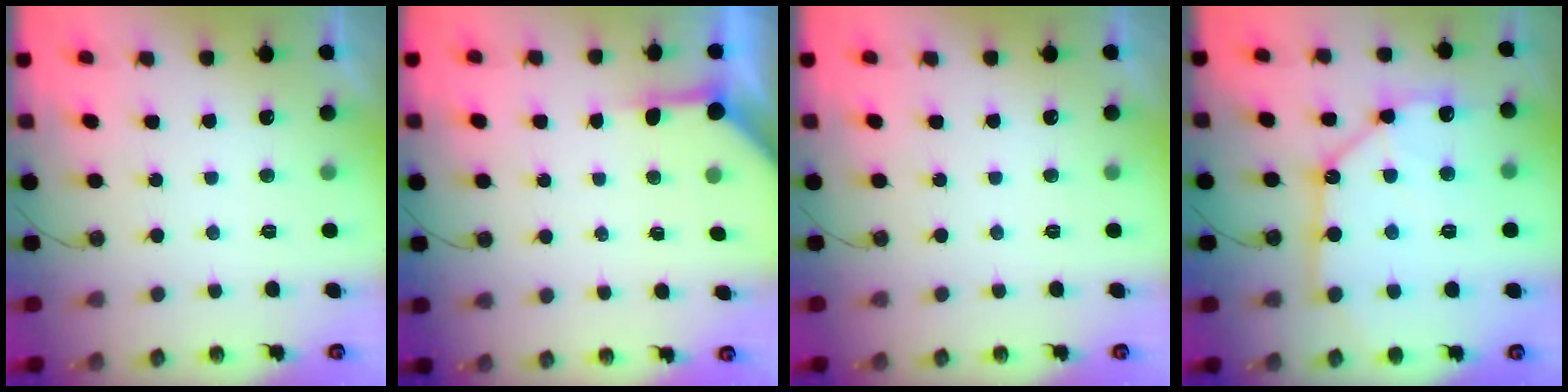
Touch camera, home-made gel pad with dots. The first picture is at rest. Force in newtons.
{"total": 4.0, "press": 4.0, "slide": 0.5}
{"total": 0.0}
{"total": 15.8, "press": 15.7, "slide": 1.9}